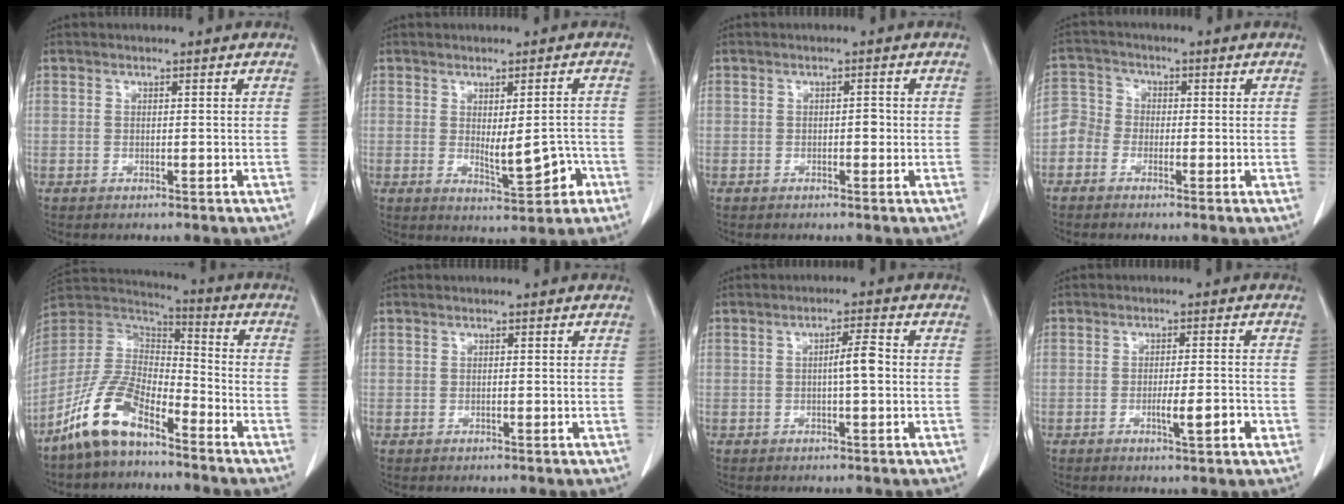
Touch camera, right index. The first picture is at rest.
{"total": 6.0, "force": [-1.3, 1.9, 5.5], "torque": [-0.072, -0.005, -0.009]}
{"total": 1.2, "force": [-0.2, 0.6, 1.0], "torque": [-0.010, 0.004, -0.004]}
{"total": 4.1, "force": [-1.6, 3.7, 0.5], "torque": [0.003, 0.015, -0.046]}
{"total": 12.3, "force": [-8.5, 4.5, 7.7], "torque": [-0.174, 0.013, -0.172]}
{"total": 0.0}
{"total": 3.5, "force": [-0.1, 0.3, 3.5], "torque": [-0.058, 0.004, -0.005]}
{"total": 4.5, "force": [-1.6, 0.4, 4.2], "torque": [-0.063, -0.002, -0.022]}